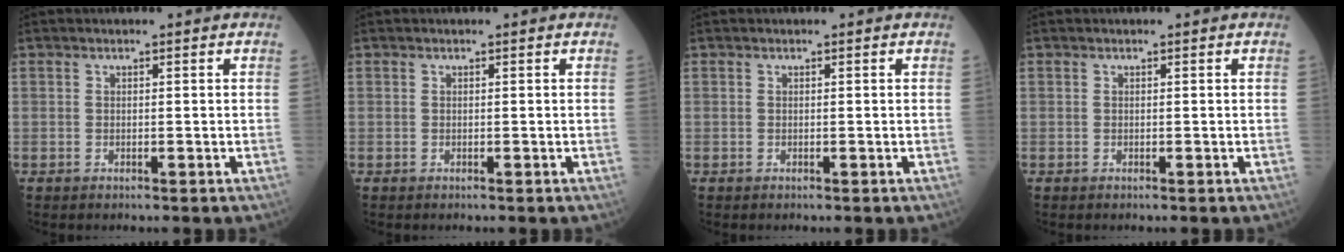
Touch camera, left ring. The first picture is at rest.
{"total": 0.0}
{"total": 0.0}
{"total": 0.0}